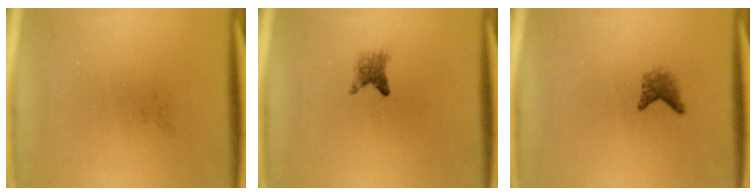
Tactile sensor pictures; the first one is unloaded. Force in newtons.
{"total": 2.0}
{"total": 1.7}